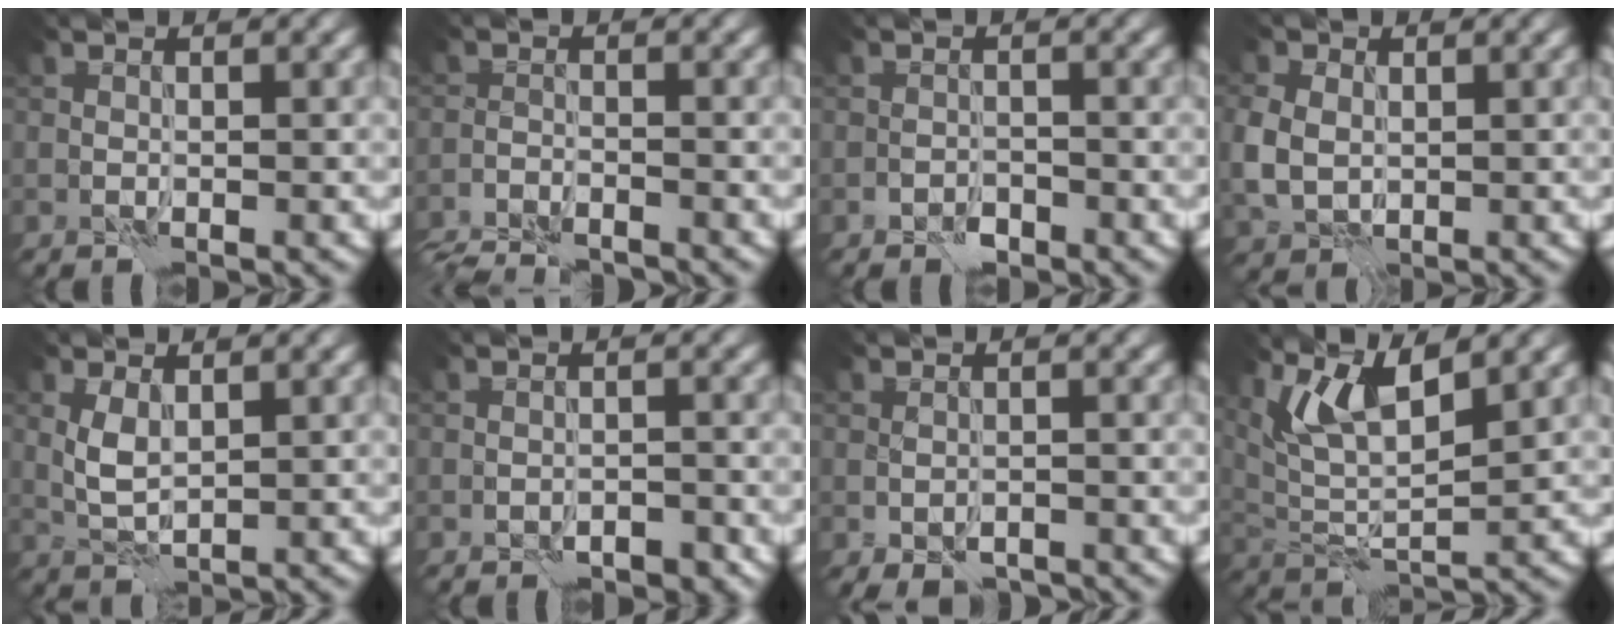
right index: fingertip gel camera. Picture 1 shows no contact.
{"total": 6.4, "force": [-6.1, 1.4, 1.3], "torque": [-0.023, -0.015, -0.099]}
{"total": 1.1, "force": [-0.9, 0.7, 0.2], "torque": [0.000, 0.003, -0.018]}
{"total": 3.8, "force": [0.2, 3.1, 2.1], "torque": [-0.059, -0.007, 0.009]}
{"total": 2.2, "force": [0.9, 1.1, 1.7], "torque": [-0.043, 0.000, 0.021]}
{"total": 1.5, "force": [-1.1, 0.8, 0.5], "torque": [-0.006, 0.005, -0.015]}
{"total": 2.2, "force": [-1.4, 1.3, 1.0], "torque": [-0.020, -0.011, -0.021]}
{"total": 5.8, "force": [3.8, 1.6, 4.1], "torque": [-0.089, -0.005, 0.076]}